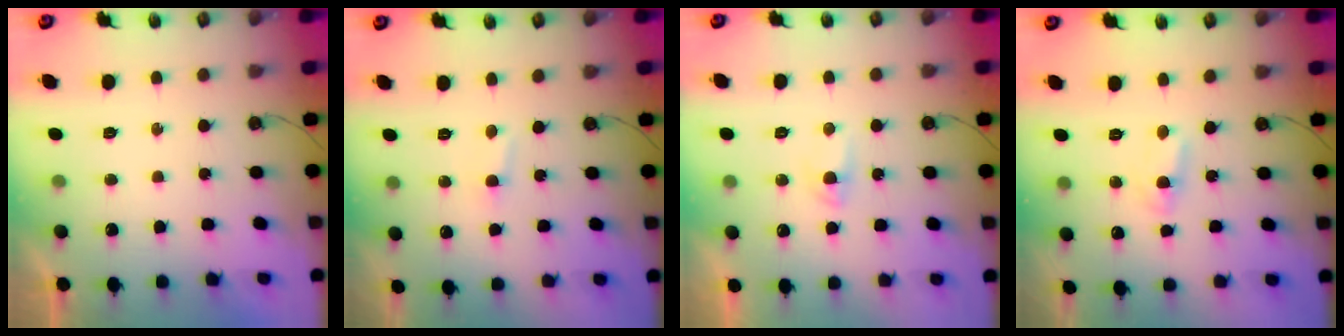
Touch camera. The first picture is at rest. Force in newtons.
{"total": 6.6, "press": 1.0, "slide": 6.6}
{"total": 3.7, "press": 3.7, "slide": 0.6}
{"total": 2.0, "press": 2.0, "slide": 0.3}